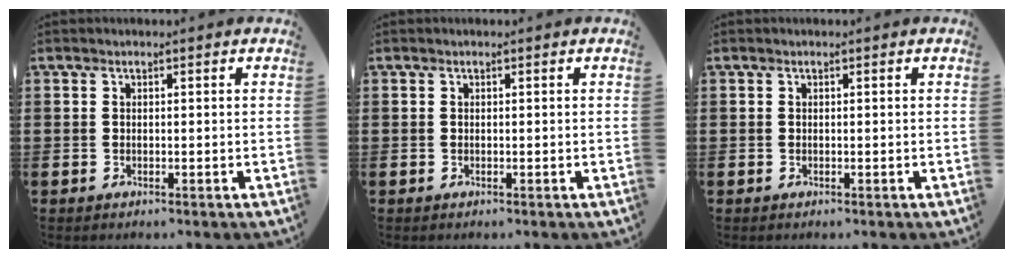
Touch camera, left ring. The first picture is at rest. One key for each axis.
{"total": 0.0}
{"total": 0.0}